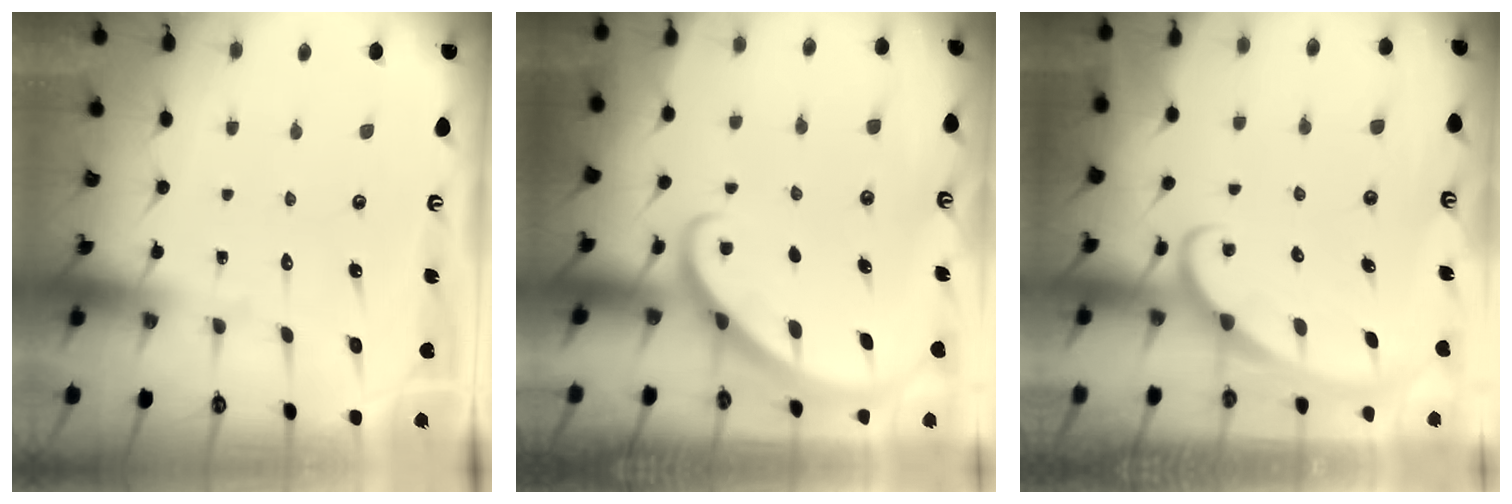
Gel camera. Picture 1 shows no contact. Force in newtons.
{"total": 2.6, "press": 2.6, "slide": 0.2}
{"total": 2.4, "press": 2.4, "slide": 0.3}